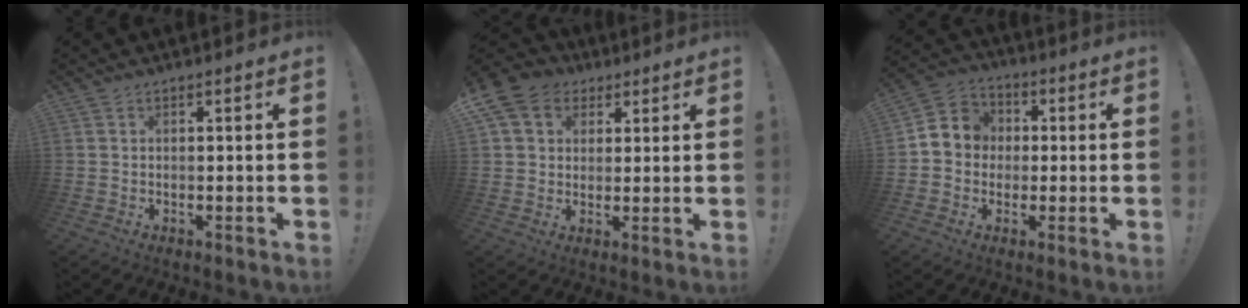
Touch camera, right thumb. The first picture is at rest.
{"total": 10.4, "force": [4.2, 8.5, 4.2], "torque": [-0.073, -0.018, 0.085]}
{"total": 7.8, "force": [-0.3, 7.6, 2.0], "torque": [-0.021, 0.013, 0.002]}